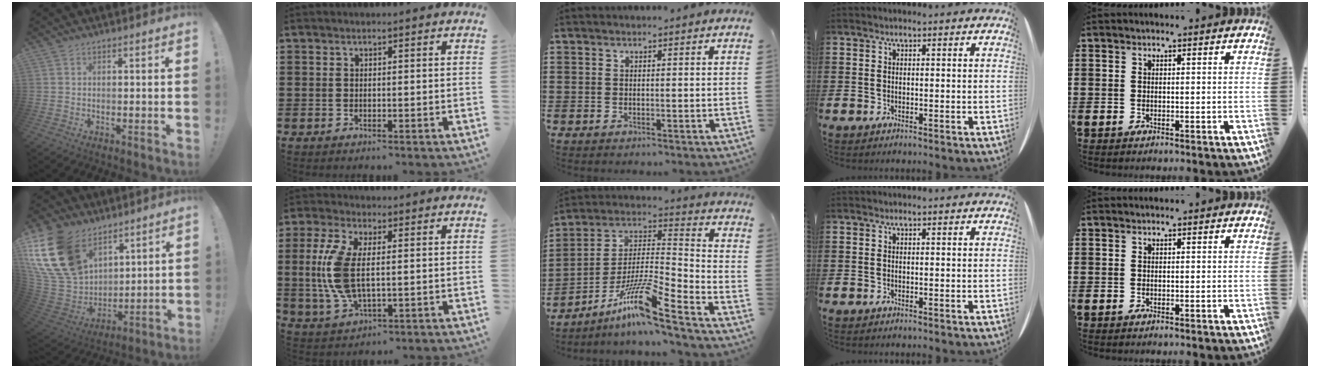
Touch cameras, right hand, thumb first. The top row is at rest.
{"thumb": {"total": 23.4, "force": [12.3, 15.6, 12.3], "torque": [-0.255, -0.067, 0.254]}, "index": {"total": 9.4, "force": [0.5, 4.3, 8.4], "torque": [-0.206, -0.006, 0.001]}, "middle": {"total": 12.3, "force": [-8.7, 0.8, 8.7], "torque": [-0.177, -0.005, -0.173]}}